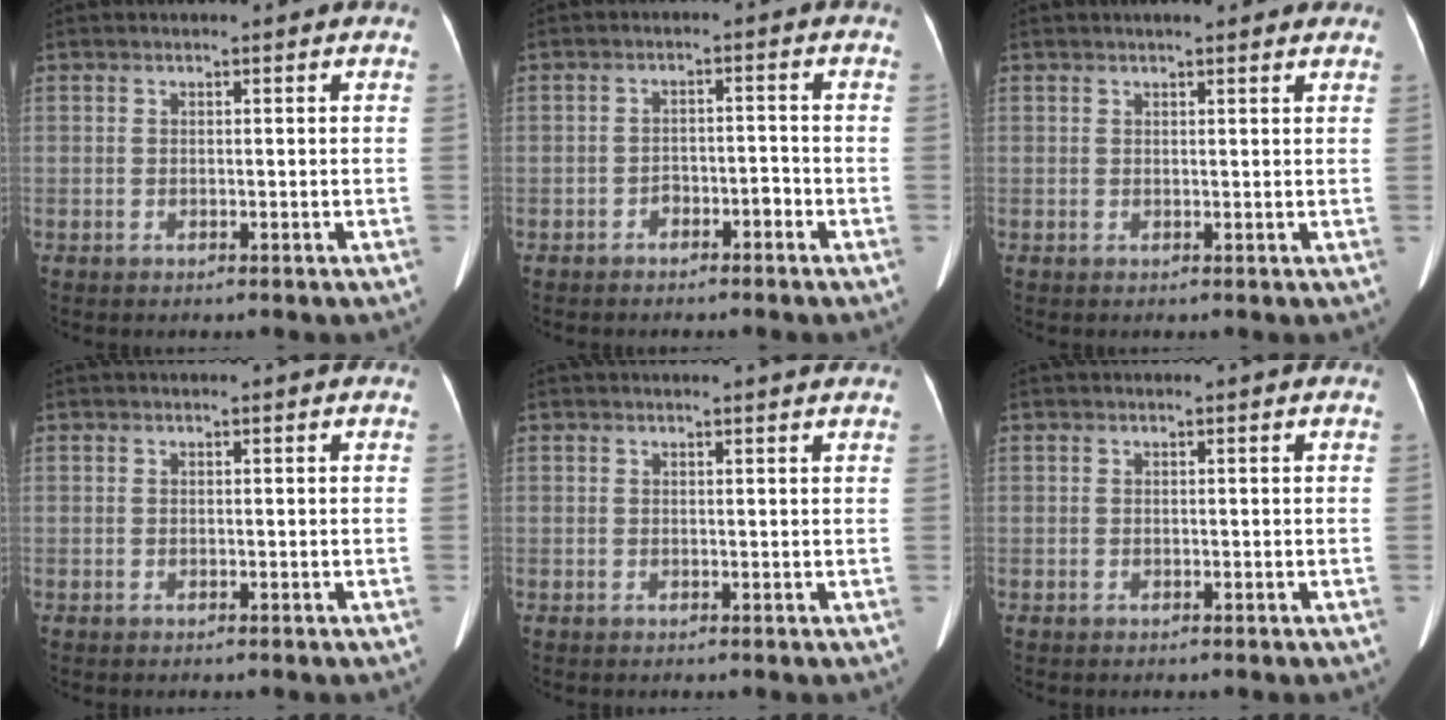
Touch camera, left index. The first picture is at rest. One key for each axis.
{"total": 2.6, "fx": -1.9, "fy": 1.1, "fz": 1.4, "tx": -0.021, "ty": 0.012, "tz": -0.028}
{"total": 5.6, "fx": 4.6, "fy": 1.2, "fz": 3.0, "tx": -0.032, "ty": 0.021, "tz": 0.052}
{"total": 0.0}
{"total": 2.0, "fx": 1.9, "fy": -0.2, "fz": 0.5, "tx": -0.013, "ty": 0.000, "tz": 0.015}
{"total": 0.0}